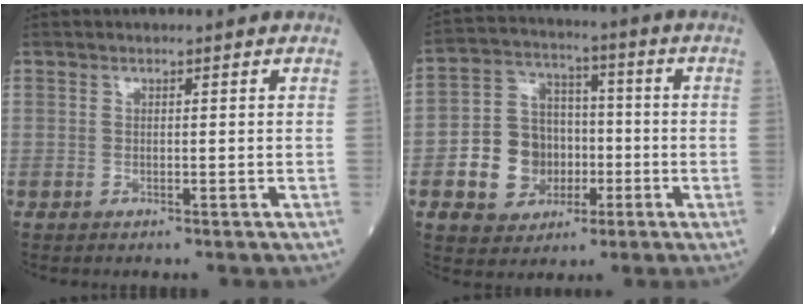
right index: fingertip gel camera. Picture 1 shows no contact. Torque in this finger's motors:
{"motor_torque": [0.83, -0.11, 0.26, 0.04]}